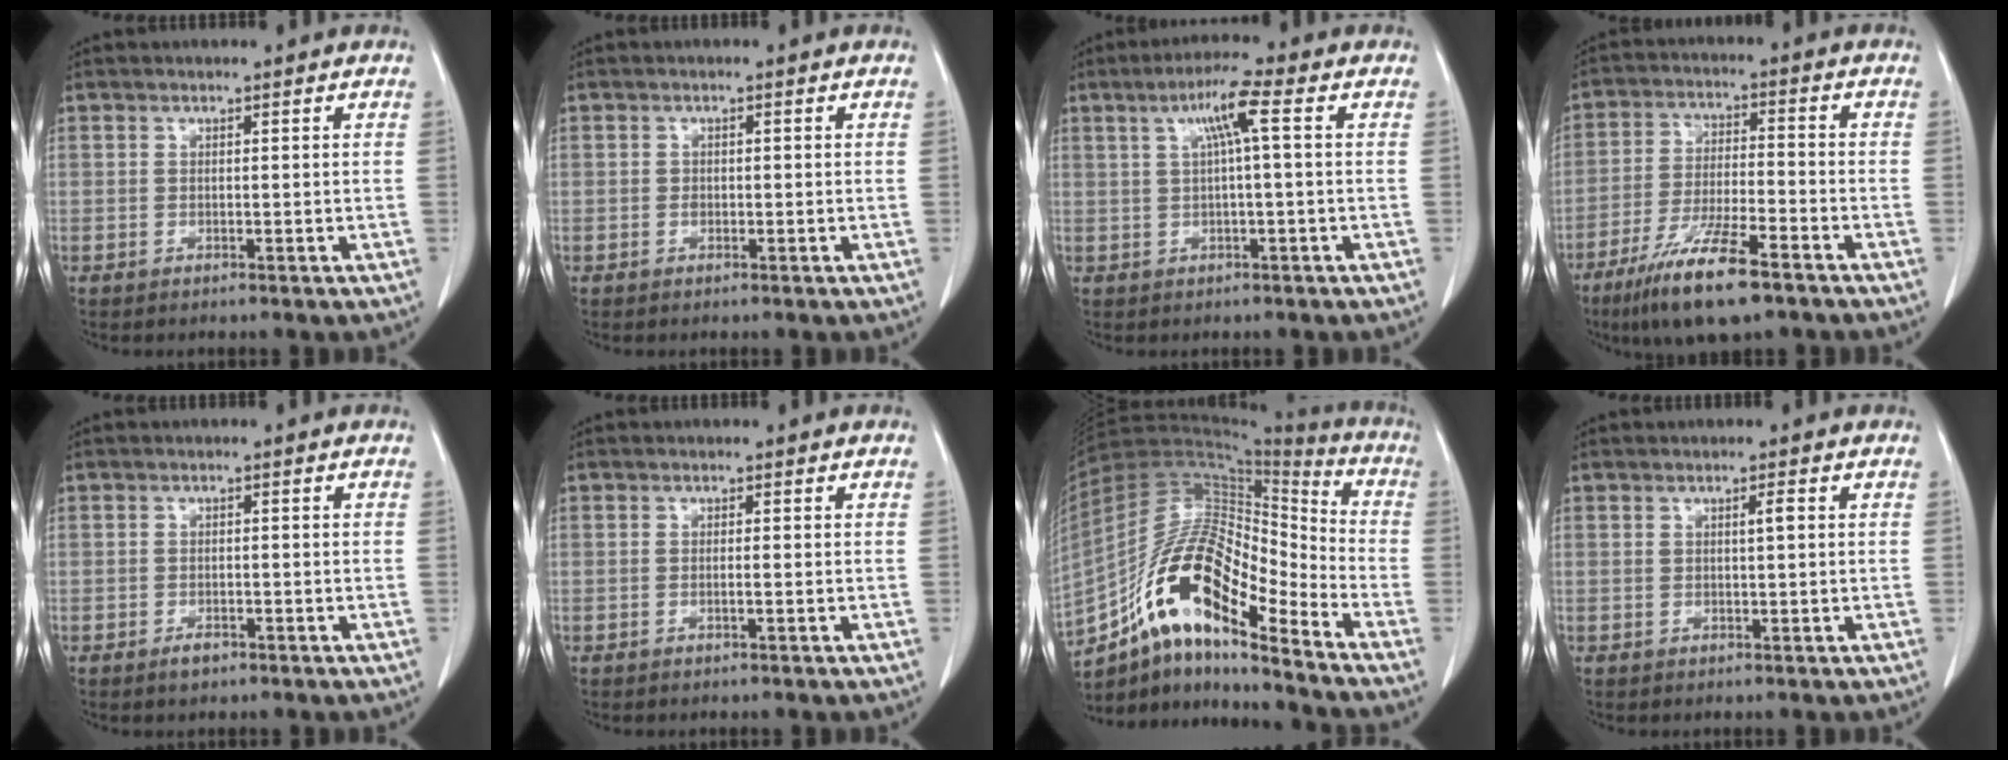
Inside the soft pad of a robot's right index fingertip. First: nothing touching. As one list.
[{"total": 0.7, "force": [-0.1, 0.6, 0.4], "torque": [-0.007, 0.002, -0.003]}, {"total": 5.4, "force": [1.4, -0.3, 5.2], "torque": [-0.094, 0.014, 0.026]}, {"total": 12.7, "force": [-8.3, 1.8, 9.4], "torque": [-0.180, -0.026, -0.145]}, {"total": 1.8, "force": [-1.2, 0.9, 0.9], "torque": [-0.012, 0.003, -0.016]}, {"total": 0.6, "force": [-0.2, -0.1, 0.5], "torque": [-0.008, 0.000, -0.004]}, {"total": 17.3, "force": [-10.5, 4.5, 13.1], "torque": [-0.241, 0.033, -0.180]}, {"total": 1.4, "force": [0.4, 0.1, 1.3], "torque": [-0.023, 0.002, 0.005]}]